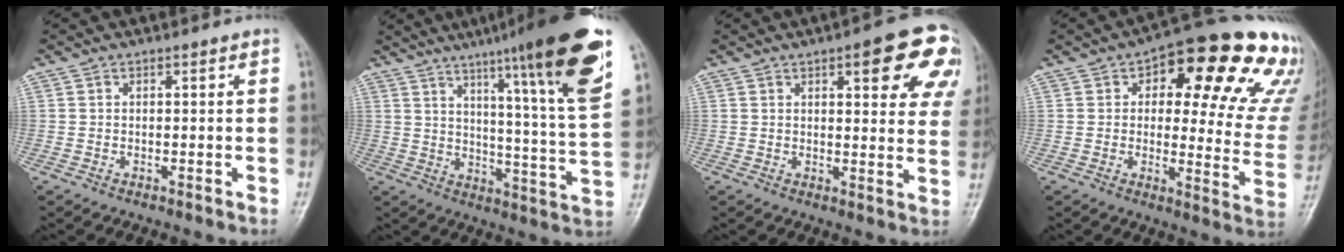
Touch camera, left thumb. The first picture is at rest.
{"total": 22.3, "force": [13.5, 1.1, 17.8], "torque": [-0.235, -0.052, 0.190]}
{"total": 15.0, "force": [6.8, 5.0, 12.4], "torque": [-0.113, -0.019, 0.076]}
{"total": 23.0, "force": [11.8, 9.2, 17.5], "torque": [-0.168, -0.022, 0.139]}